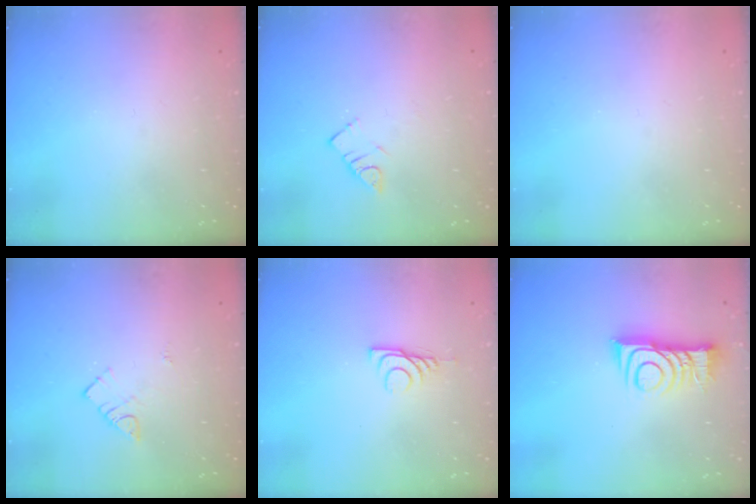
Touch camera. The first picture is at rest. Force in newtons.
{"total": 3.6, "press": 3.5, "slide": 0.3}
{"total": 0.0}
{"total": 5.2, "press": 5.2, "slide": 0.2}
{"total": 6.3, "press": 6.3, "slide": 0.9}
{"total": 10.3, "press": 10.3, "slide": 0.4}